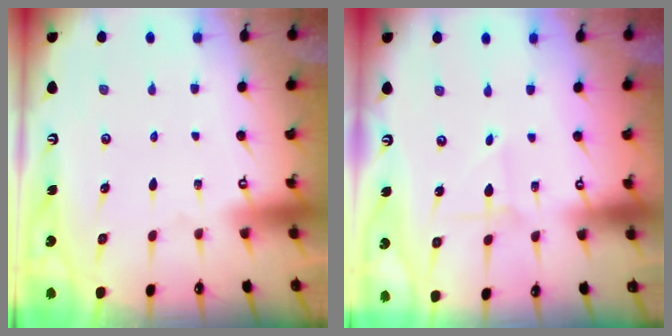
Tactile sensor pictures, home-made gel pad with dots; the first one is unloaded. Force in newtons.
{"total": 2.0, "press": 2.0, "slide": 0.2}